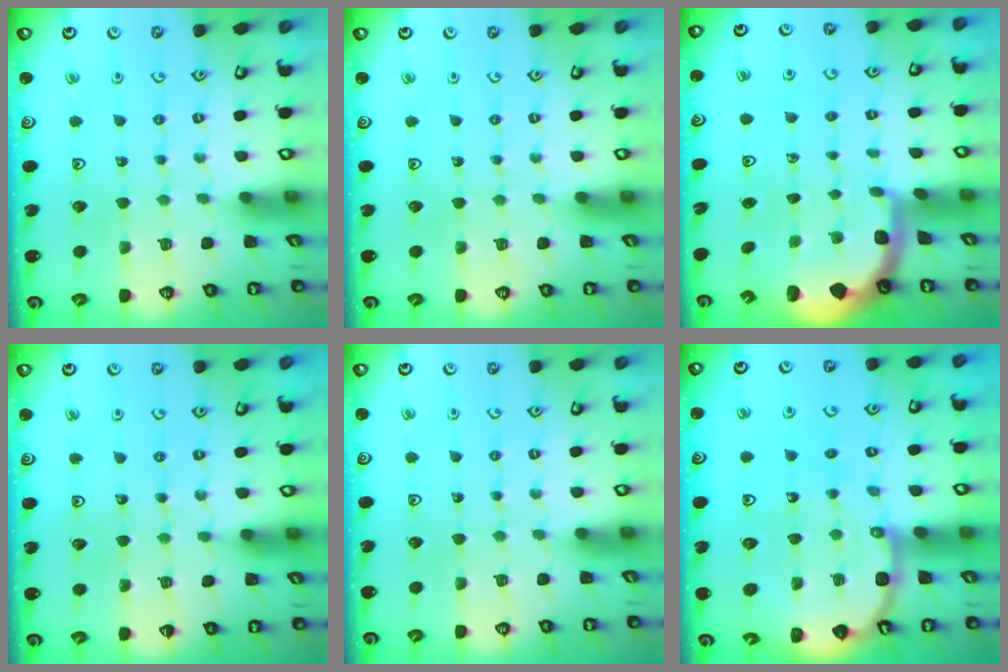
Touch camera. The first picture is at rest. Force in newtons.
{"total": 0.0}
{"total": 1.5, "press": 1.5, "slide": 0.2}
{"total": 4.9, "press": 4.9, "slide": 0.6}
{"total": 0.0}
{"total": 8.6, "press": 8.5, "slide": 0.8}